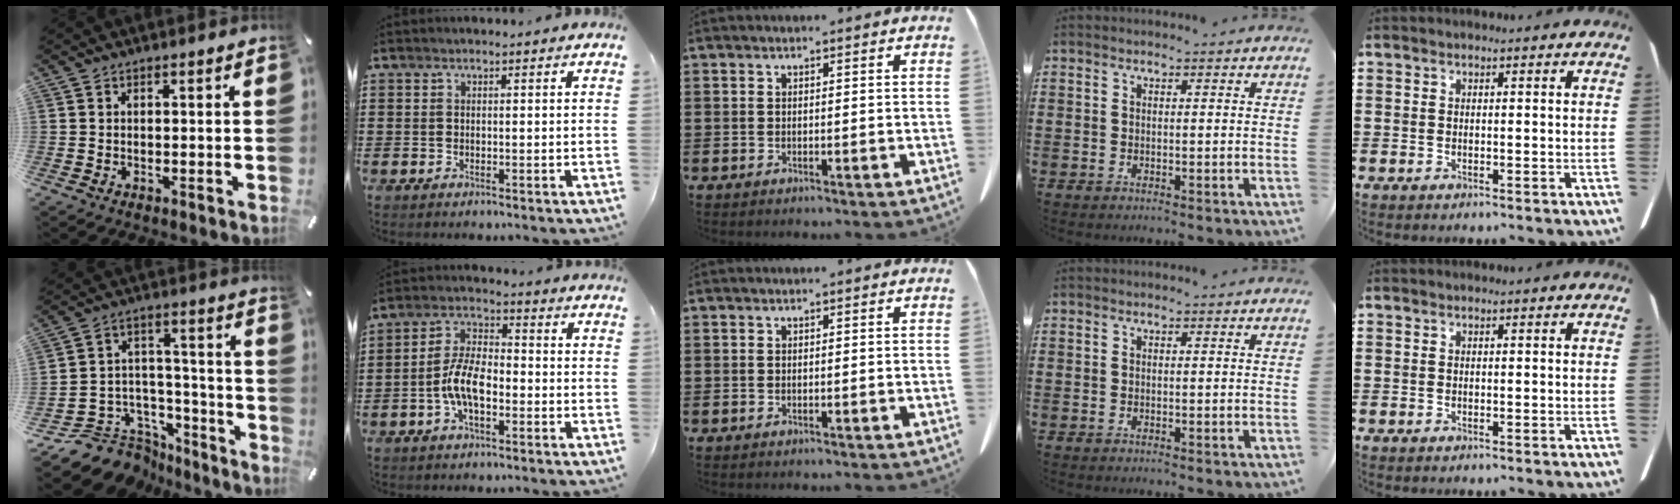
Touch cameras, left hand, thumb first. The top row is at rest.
{"thumb": {"total": 13.3, "force": [-7.5, 10.3, 3.8], "torque": [-0.058, 0.031, -0.112]}, "index": {"total": 7.3, "force": [-2.3, 3.3, 6.1], "torque": [-0.138, 0.004, -0.050]}}